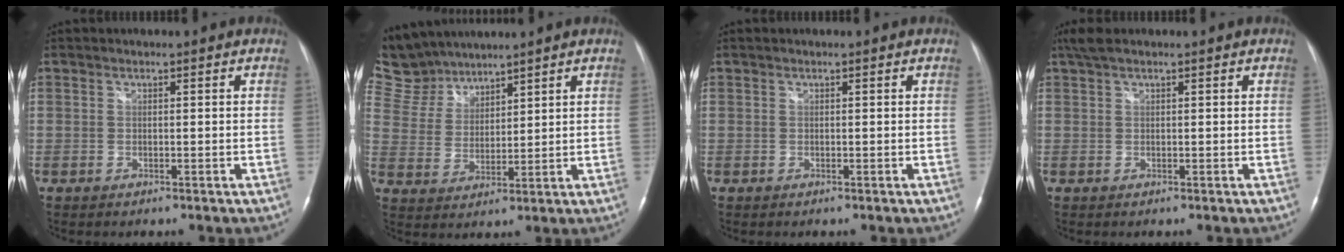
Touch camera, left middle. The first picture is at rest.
{"total": 9.9, "force": [9.3, 3.5, 0.6], "torque": [-0.029, 0.013, 0.202]}
{"total": 0.0}
{"total": 2.7, "force": [2.0, 0.5, 1.8], "torque": [-0.044, 0.023, 0.041]}